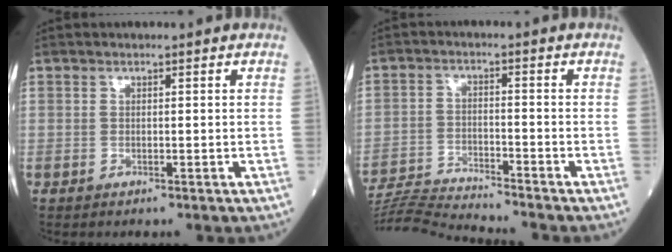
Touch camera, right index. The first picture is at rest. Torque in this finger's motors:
{"motor_torque": [-2.14, 0.00, -1.05, -0.21]}